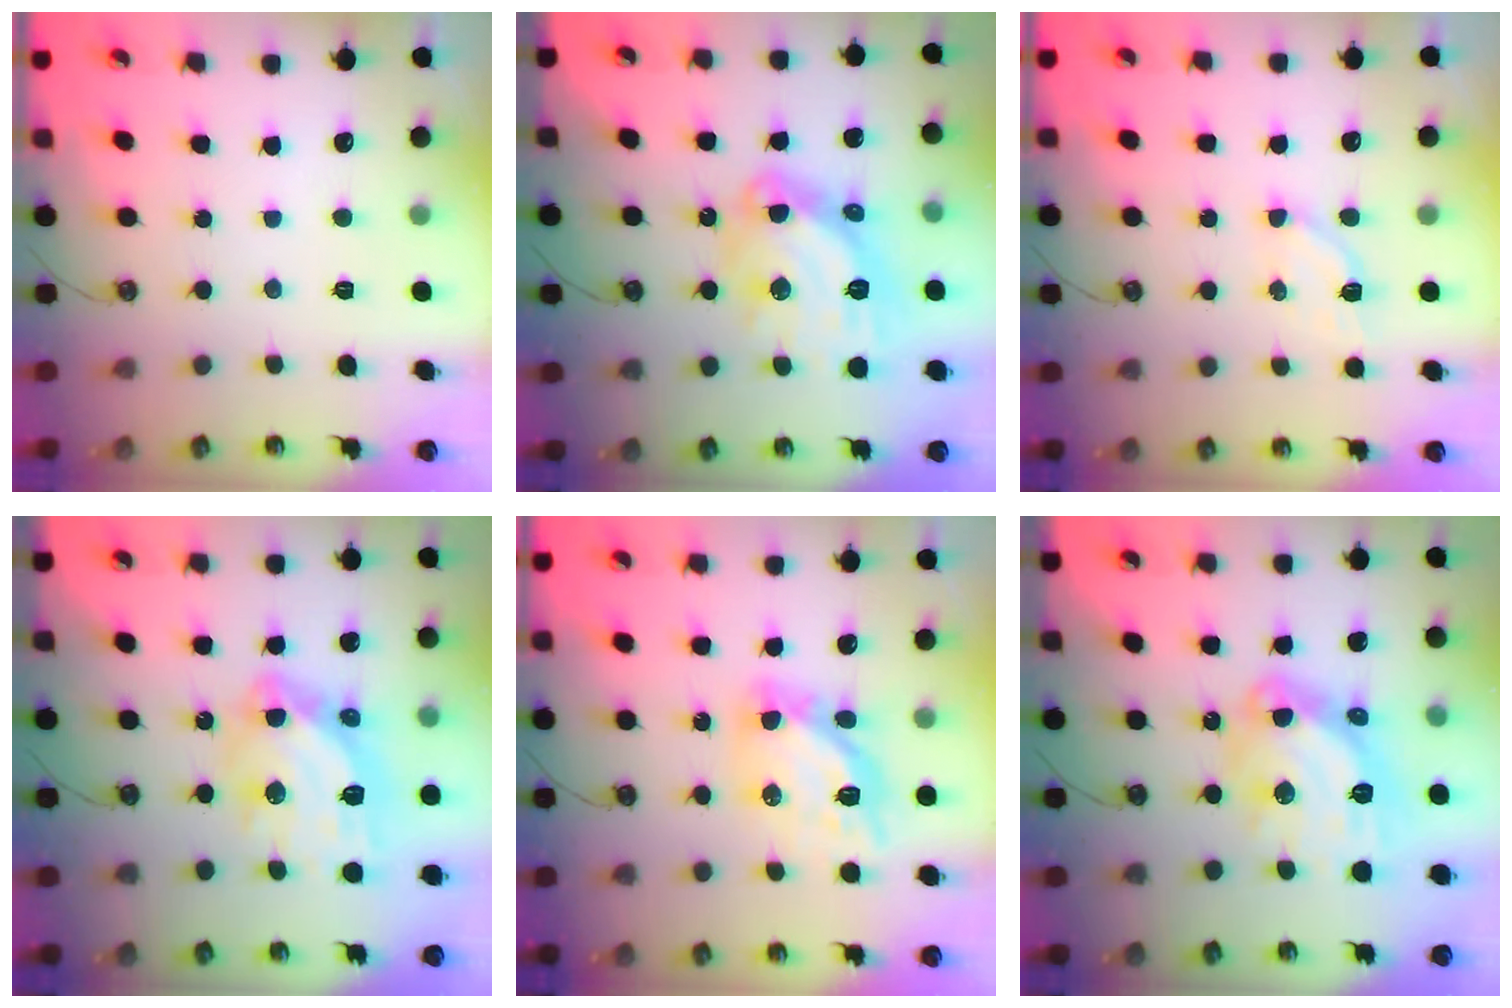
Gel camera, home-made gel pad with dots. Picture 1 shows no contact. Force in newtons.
{"total": 17.5, "press": 17.4, "slide": 1.7}
{"total": 2.9, "press": 2.9, "slide": 0.7}
{"total": 16.6, "press": 16.6, "slide": 1.4}
{"total": 11.6, "press": 11.5, "slide": 1.3}
{"total": 17.5, "press": 17.4, "slide": 1.7}